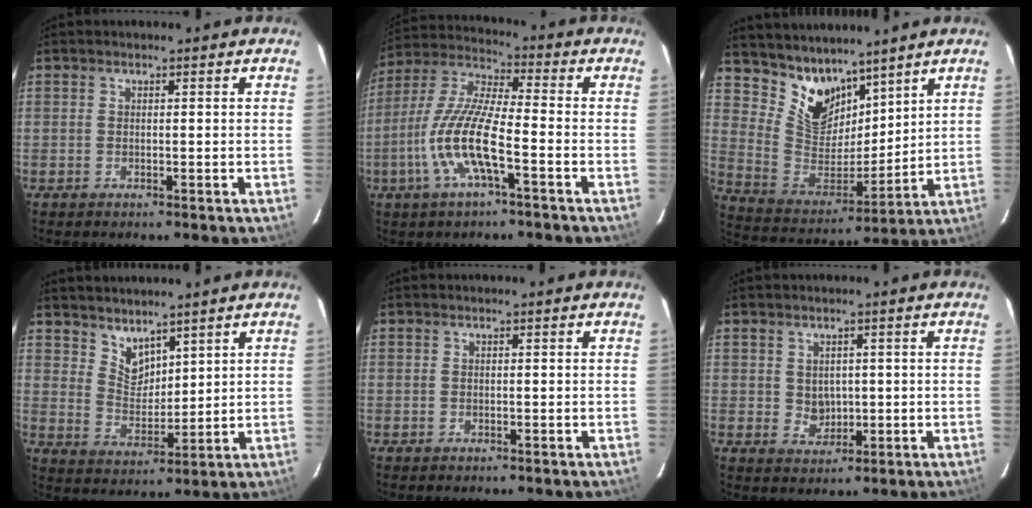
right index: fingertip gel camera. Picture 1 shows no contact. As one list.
[{"total": 12.7, "force": [-4.8, 2.2, 11.6], "torque": [-0.244, -0.005, -0.096]}, {"total": 12.7, "force": [9.7, 6.8, 4.5], "torque": [-0.094, -0.001, 0.197]}, {"total": 5.9, "force": [4.9, 2.8, 1.8], "torque": [-0.023, -0.001, 0.098]}, {"total": 0.0}, {"total": 3.2, "force": [0.5, 2.9, 1.3], "torque": [-0.021, 0.004, 0.015]}]